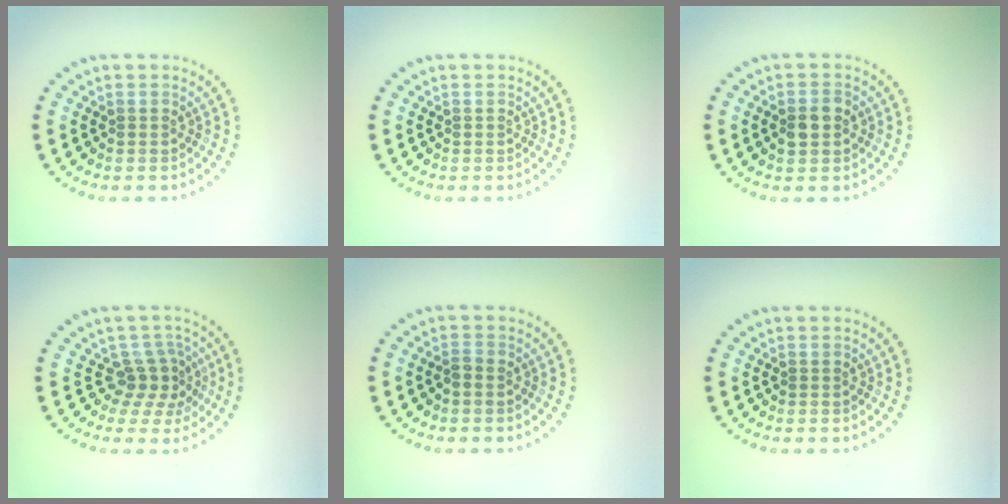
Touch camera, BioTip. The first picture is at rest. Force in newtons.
{"total": 0.0}
{"total": 2.5, "press": 2.5, "slide": 0.1}
{"total": 2.9, "press": 2.0, "slide": 2.1}
{"total": 0.8, "press": 0.8, "slide": 0.2}
{"total": 0.0}